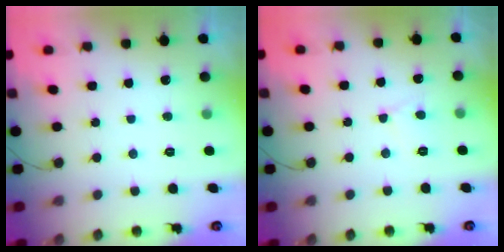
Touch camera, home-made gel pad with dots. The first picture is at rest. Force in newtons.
{"total": 4.9, "press": 4.8, "slide": 0.5}